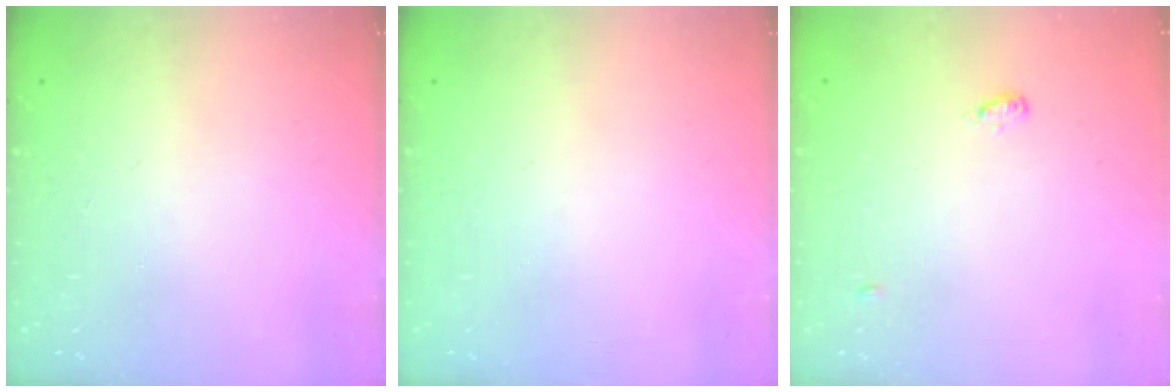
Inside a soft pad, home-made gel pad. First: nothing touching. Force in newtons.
{"total": 0.0}
{"total": 7.9, "press": 4.2, "slide": 6.7}